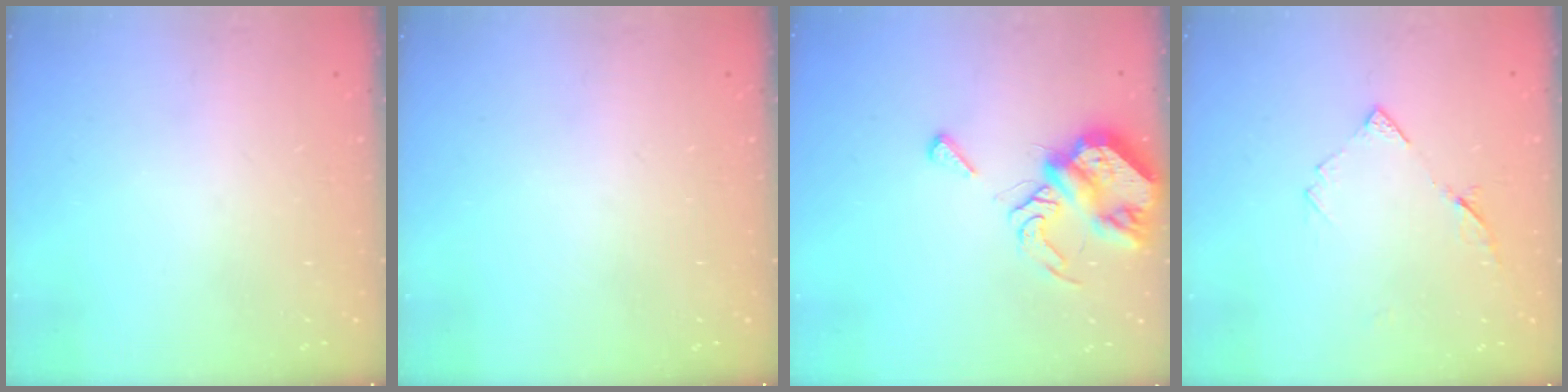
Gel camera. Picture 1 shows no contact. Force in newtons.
{"total": 0.0}
{"total": 8.7, "press": 8.6, "slide": 1.2}
{"total": 6.5, "press": 6.4, "slide": 0.9}